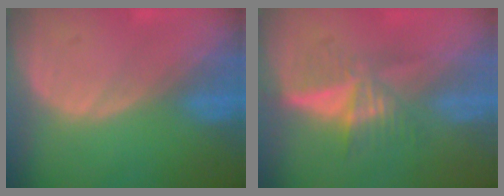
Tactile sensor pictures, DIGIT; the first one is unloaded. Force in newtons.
{"total": 5.9, "press": 5.3, "slide": 2.7}